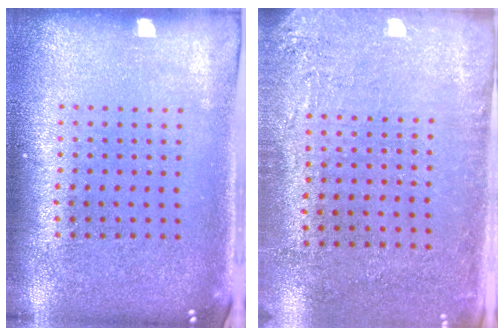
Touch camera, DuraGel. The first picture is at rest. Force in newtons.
{"total": 2.8, "press": 2.3, "slide": 1.5}